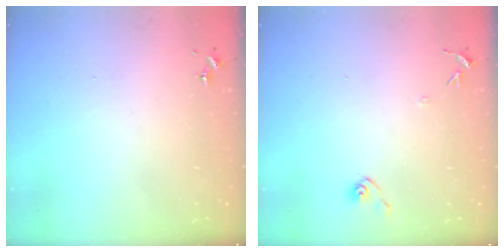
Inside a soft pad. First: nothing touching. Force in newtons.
{"total": 6.6, "press": 6.6, "slide": 0.5}